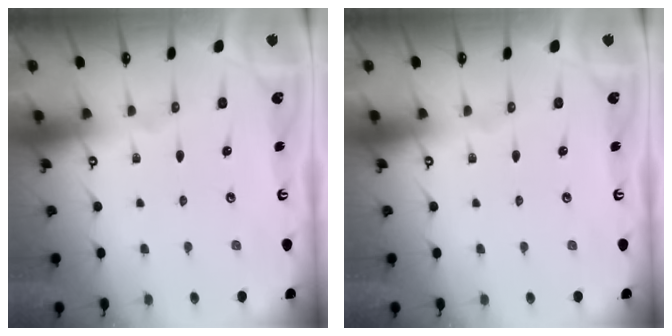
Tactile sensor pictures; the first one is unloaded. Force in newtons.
{"total": 0.0}